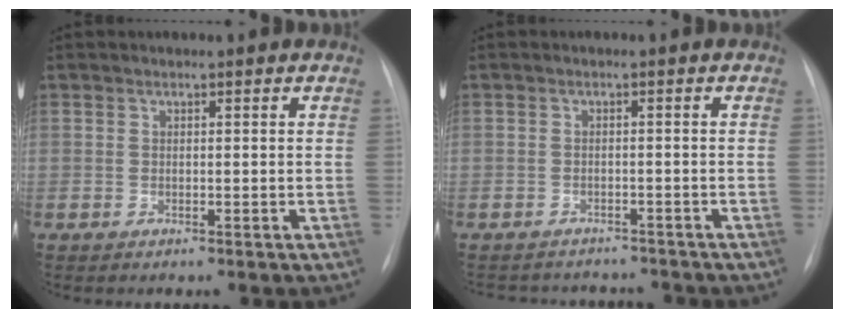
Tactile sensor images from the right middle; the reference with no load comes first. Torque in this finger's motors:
{"motor_torque": [-0.20, -0.39, -0.48, -0.18]}